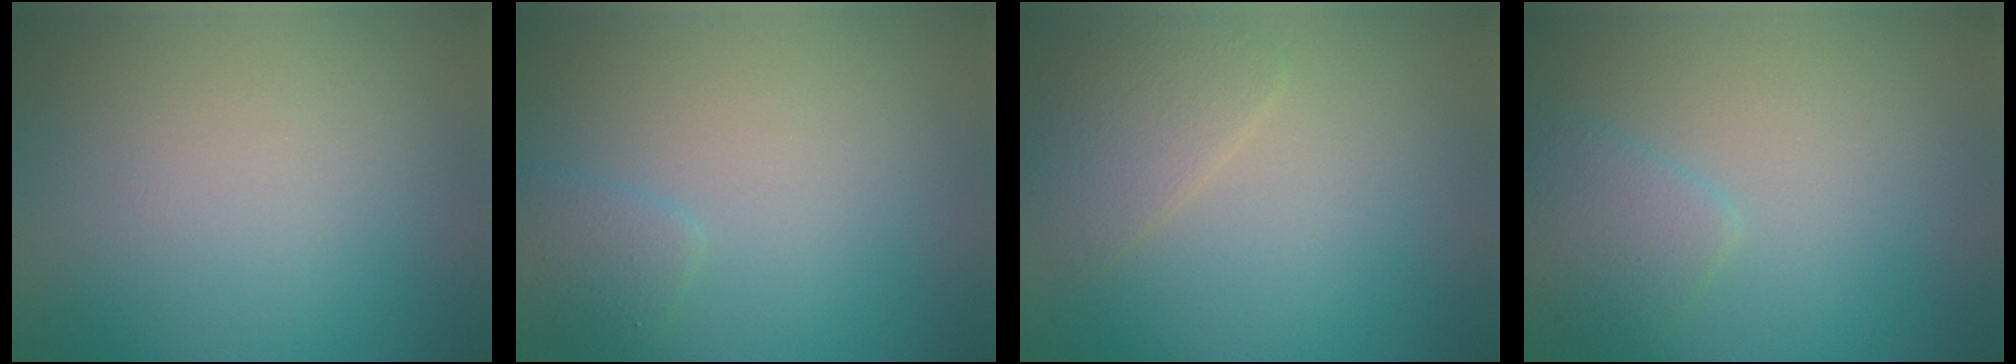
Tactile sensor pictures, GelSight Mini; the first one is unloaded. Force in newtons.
{"total": 1.4, "press": 1.4, "slide": 0.1}
{"total": 2.4, "press": 2.4, "slide": 0.1}
{"total": 2.3, "press": 2.3, "slide": 0.1}